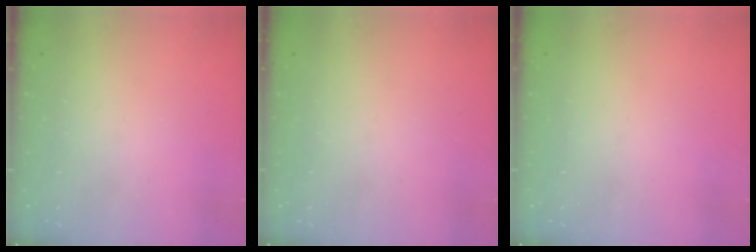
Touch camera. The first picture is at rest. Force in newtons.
{"total": 0.0}
{"total": 0.0}